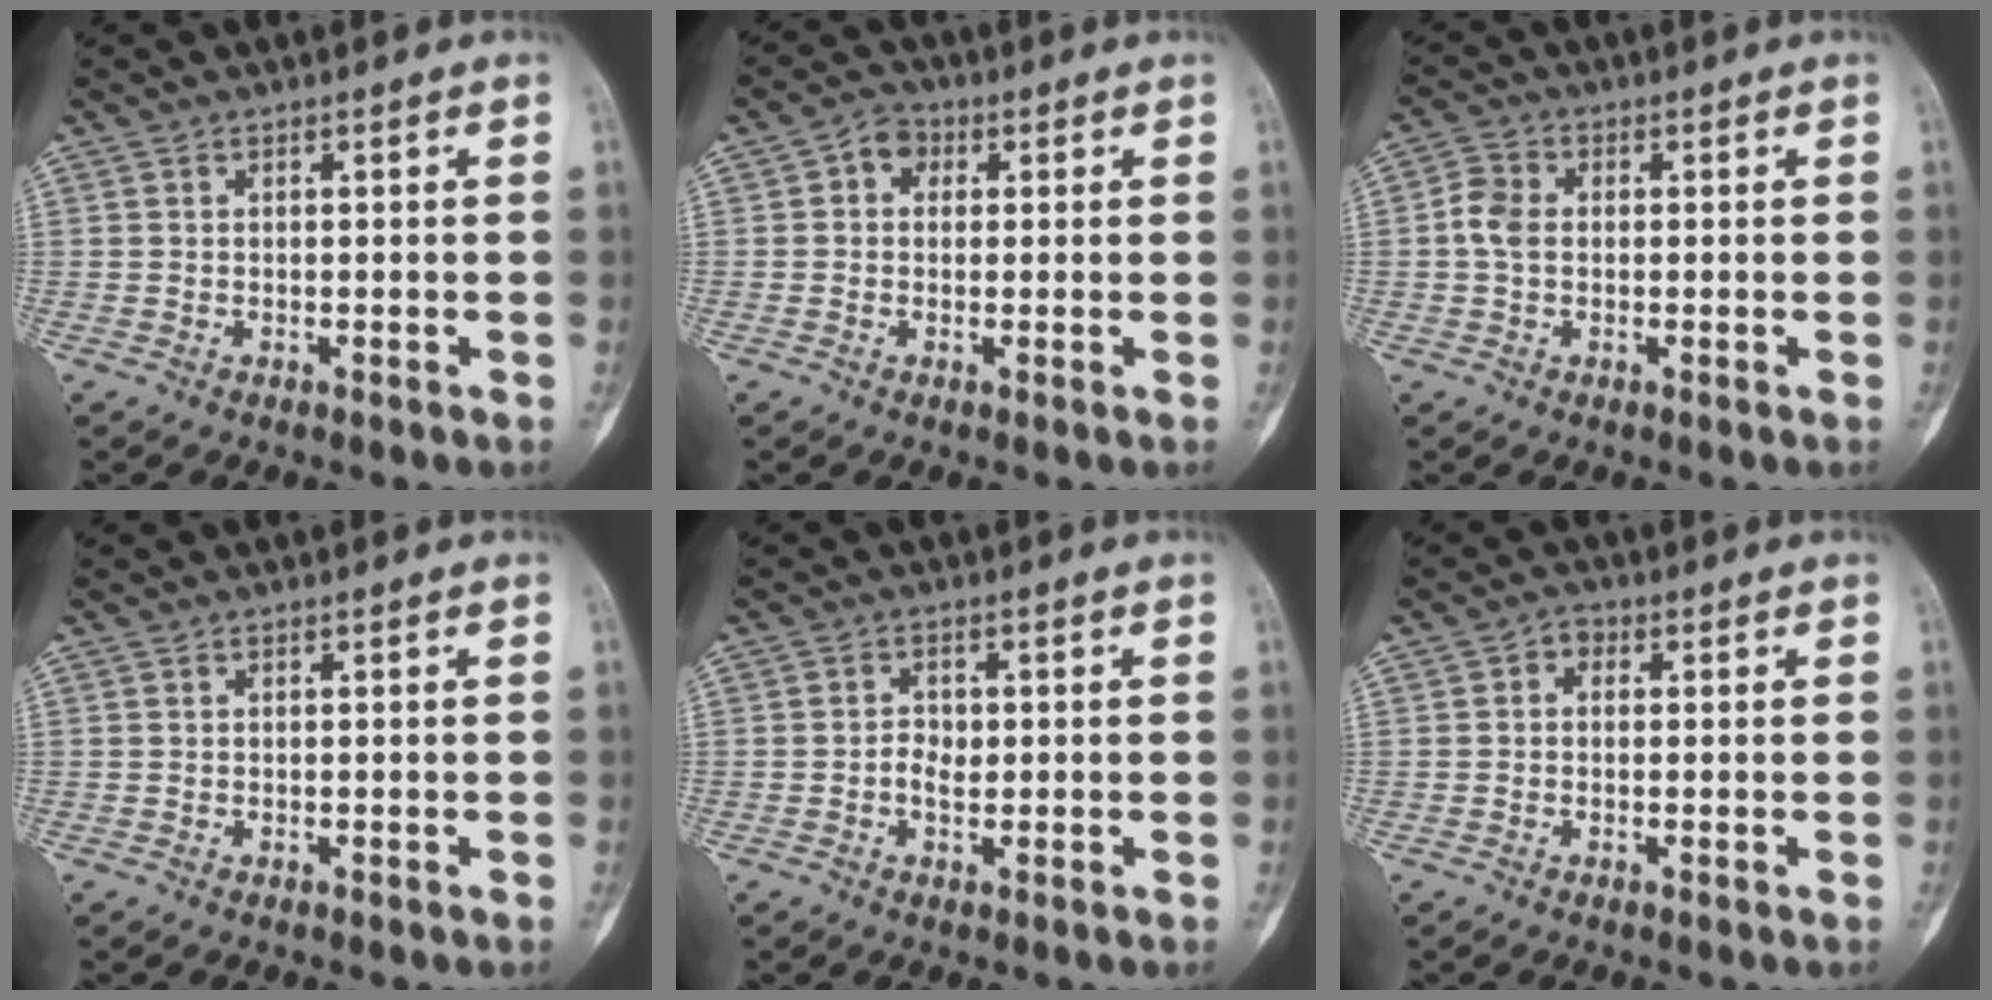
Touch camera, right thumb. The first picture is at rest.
{"total": 3.9, "force": [0.8, 3.3, 2.0], "torque": [-0.010, 0.009, 0.005]}
{"total": 4.3, "force": [-0.1, 3.2, 2.9], "torque": [-0.061, 0.011, -0.009]}
{"total": 0.0}
{"total": 2.4, "force": [-0.3, 1.7, 1.7], "torque": [-0.020, 0.005, -0.008]}
{"total": 2.1, "force": [0.2, 1.7, 1.2], "torque": [-0.003, 0.007, -0.006]}